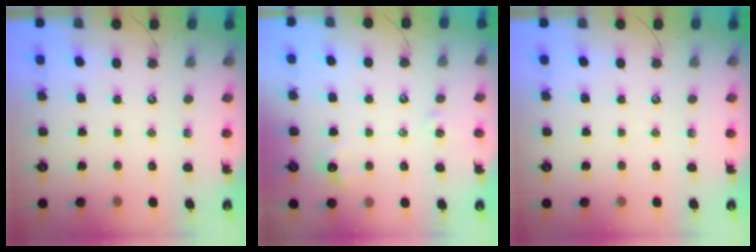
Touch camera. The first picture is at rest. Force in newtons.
{"total": 2.5, "press": 2.5, "slide": 0.6}
{"total": 0.0}